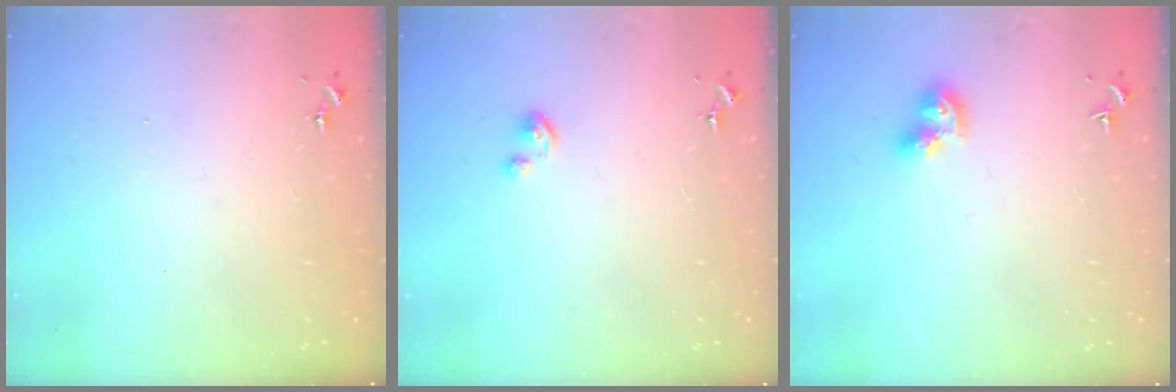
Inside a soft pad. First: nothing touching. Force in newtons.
{"total": 1.8, "press": 1.8, "slide": 0.2}
{"total": 9.3, "press": 9.2, "slide": 1.2}